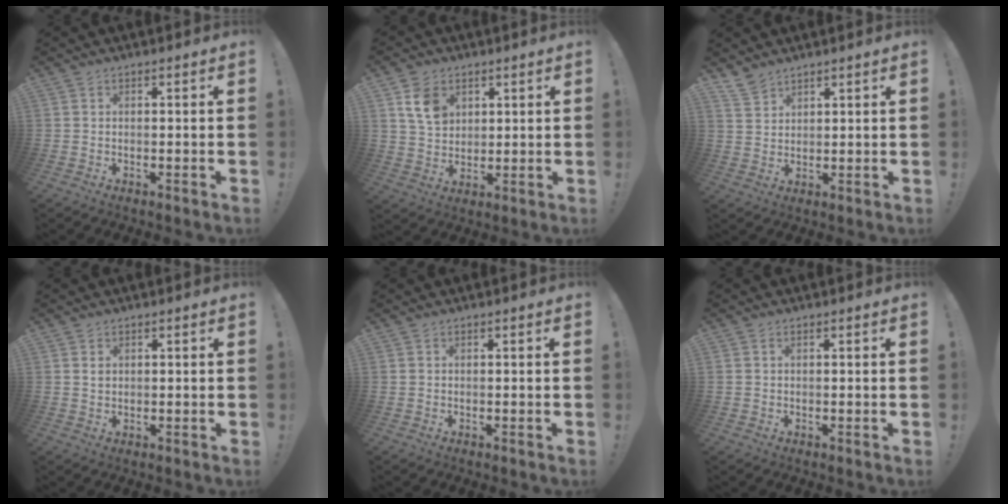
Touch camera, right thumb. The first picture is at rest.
{"total": 9.3, "force": [4.2, 7.1, 4.3], "torque": [-0.056, -0.013, 0.082]}
{"total": 5.3, "force": [4.4, 2.6, 1.3], "torque": [-0.020, -0.030, 0.084]}
{"total": 1.3, "force": [0.6, 1.0, 0.4], "torque": [0.006, -0.003, 0.009]}
{"total": 0.0}
{"total": 0.6, "force": [0.2, 0.4, 0.4], "torque": [-0.013, 0.005, 0.005]}